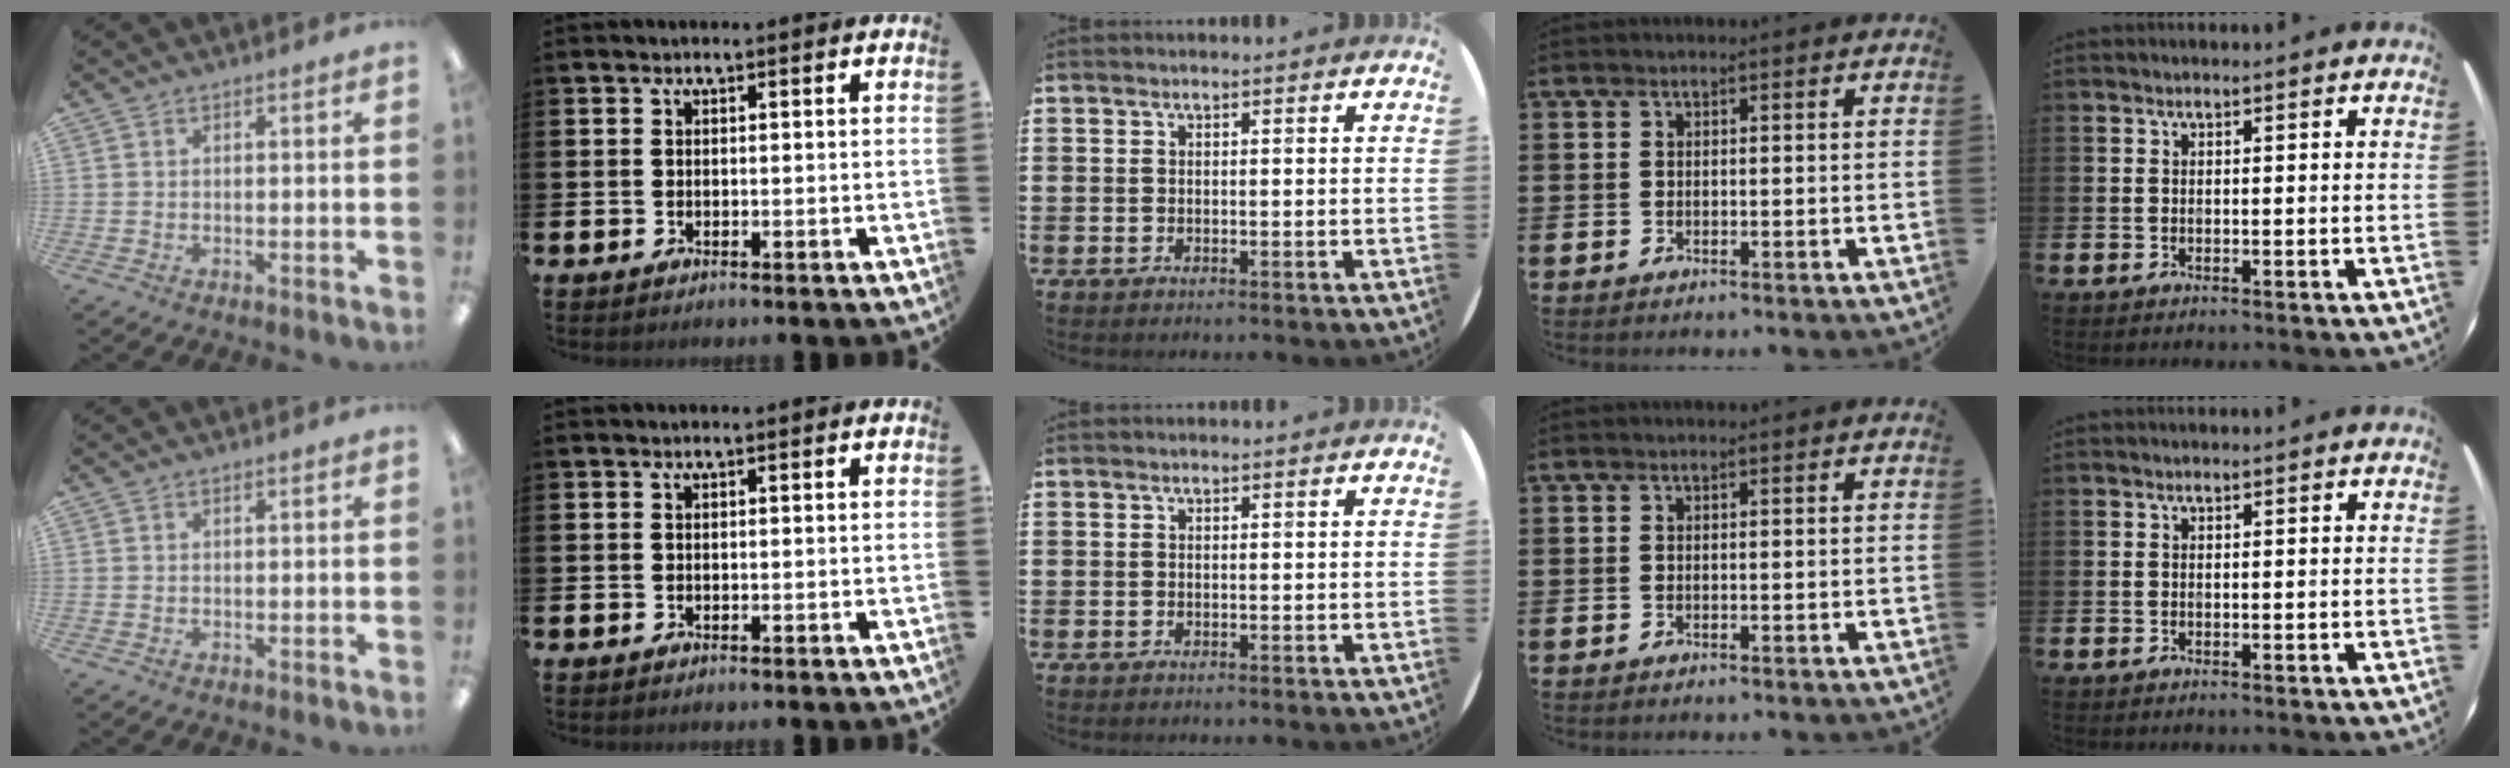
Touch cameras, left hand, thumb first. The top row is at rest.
{}